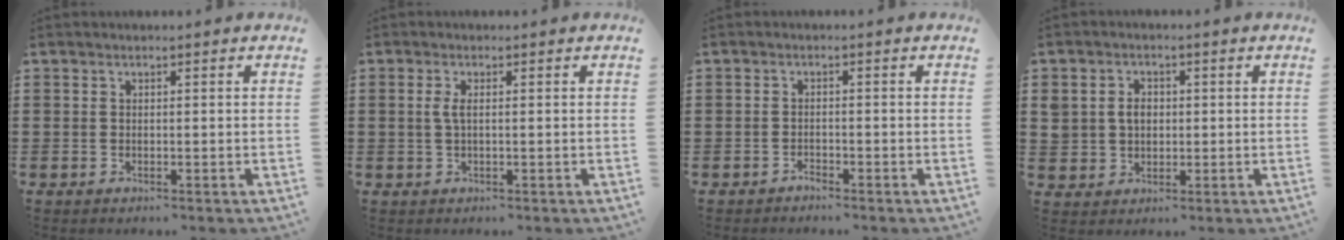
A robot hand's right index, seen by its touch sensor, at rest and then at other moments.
{"total": 2.0, "force": [0.0, 0.5, 1.9], "torque": [-0.043, -0.003, -0.003]}
{"total": 1.2, "force": [-1.2, 0.2, 0.0], "torque": [-0.004, 0.003, -0.025]}
{"total": 3.3, "force": [0.2, 2.9, 1.7], "torque": [-0.043, 0.011, 0.001]}